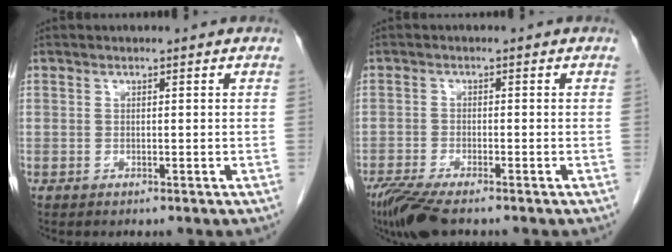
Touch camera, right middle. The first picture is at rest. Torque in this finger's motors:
{"motor_torque": [0.76, -0.59, 0.17, 0.07]}